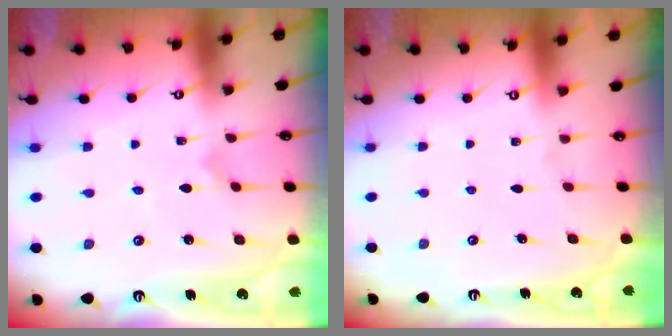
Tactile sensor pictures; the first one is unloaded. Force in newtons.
{"total": 0.0}